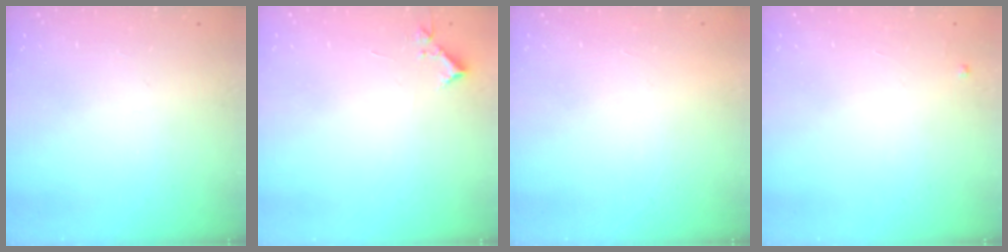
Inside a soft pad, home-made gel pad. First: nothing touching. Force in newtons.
{"total": 3.6, "press": 3.6, "slide": 0.5}
{"total": 1.5, "press": 1.5, "slide": 0.1}
{"total": 2.4, "press": 2.4, "slide": 0.4}